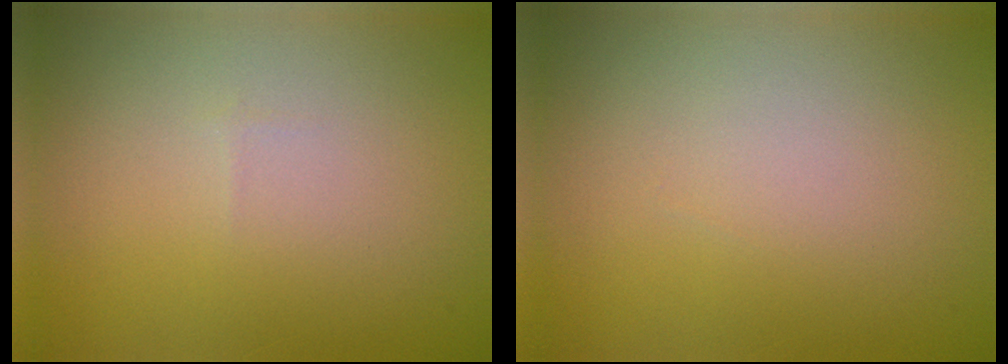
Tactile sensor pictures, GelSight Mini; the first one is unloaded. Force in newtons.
{"total": 0.0}